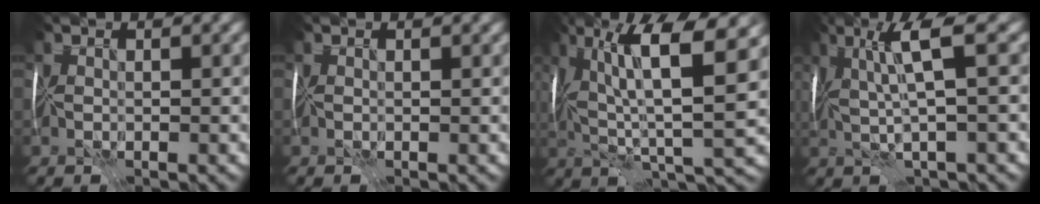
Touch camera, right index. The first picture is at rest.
{"total": 0.0}
{"total": 10.9, "force": [3.4, 2.4, 10.0], "torque": [-0.182, 0.010, 0.058]}
{"total": 5.3, "force": [0.9, 0.3, 5.2], "torque": [-0.102, -0.001, 0.014]}